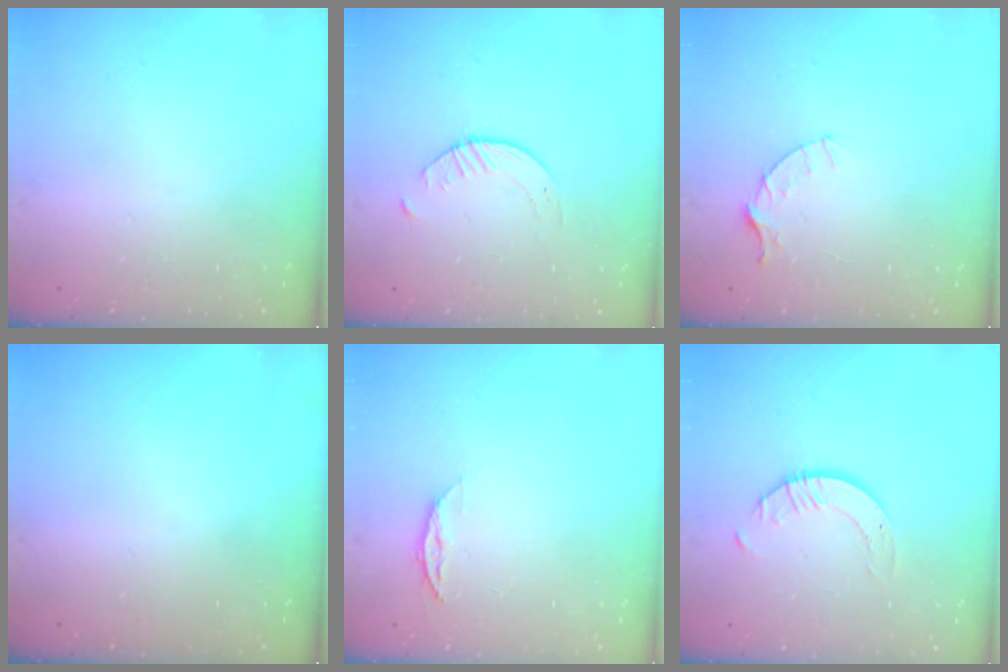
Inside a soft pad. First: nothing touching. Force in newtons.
{"total": 2.1, "press": 2.0, "slide": 0.3}
{"total": 3.4, "press": 3.4, "slide": 0.4}
{"total": 0.0}
{"total": 5.1, "press": 5.1, "slide": 0.7}
{"total": 2.1, "press": 2.1, "slide": 0.2}